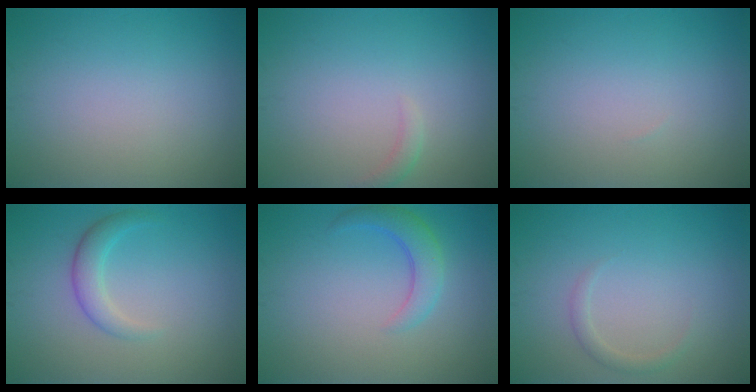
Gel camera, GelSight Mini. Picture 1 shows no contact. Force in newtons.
{"total": 1.0, "press": 0.9, "slide": 0.2}
{"total": 0.0}
{"total": 2.3, "press": 2.3, "slide": 0.1}
{"total": 2.9, "press": 2.9, "slide": 0.2}
{"total": 1.0, "press": 1.0, "slide": 0.1}